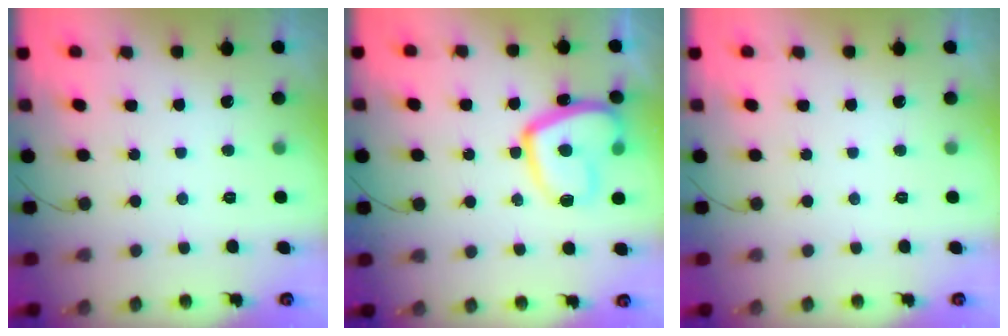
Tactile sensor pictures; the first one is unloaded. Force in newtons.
{"total": 15.8, "press": 15.7, "slide": 1.9}
{"total": 0.0}